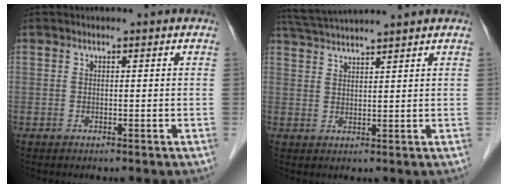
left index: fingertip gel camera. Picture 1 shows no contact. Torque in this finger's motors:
{"motor_torque": [0.94, -1.20, 0.10, 0.06]}